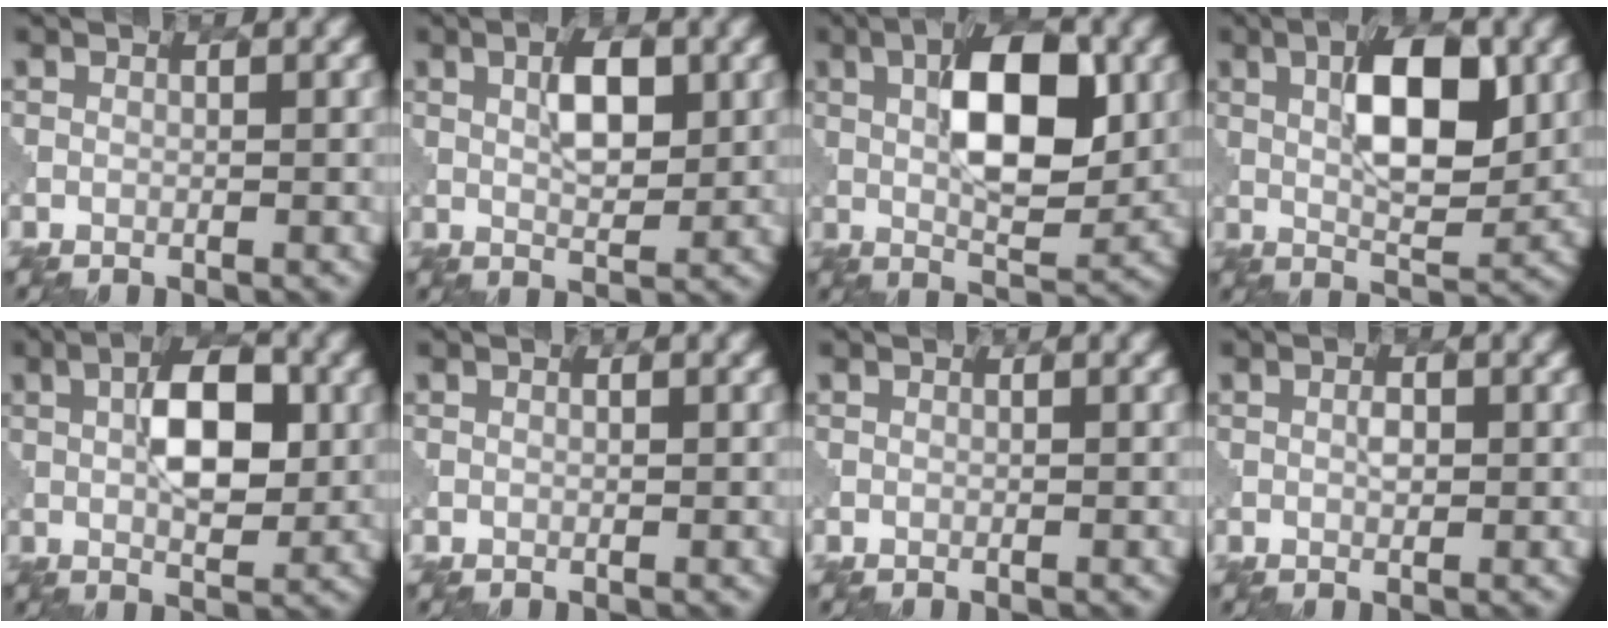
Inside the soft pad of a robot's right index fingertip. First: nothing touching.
{"total": 3.8, "force": [1.4, 1.6, 3.2], "torque": [-0.056, 0.001, 0.026]}
{"total": 9.2, "force": [2.0, 3.9, 8.1], "torque": [-0.119, 0.006, 0.032]}
{"total": 7.9, "force": [2.1, 3.1, 7.0], "torque": [-0.104, 0.004, 0.036]}
{"total": 6.4, "force": [1.3, 3.0, 5.5], "torque": [-0.082, 0.004, 0.022]}
{"total": 0.0}
{"total": 0.0}
{"total": 1.0, "force": [0.3, 0.6, 0.8], "torque": [-0.013, -0.001, 0.007]}